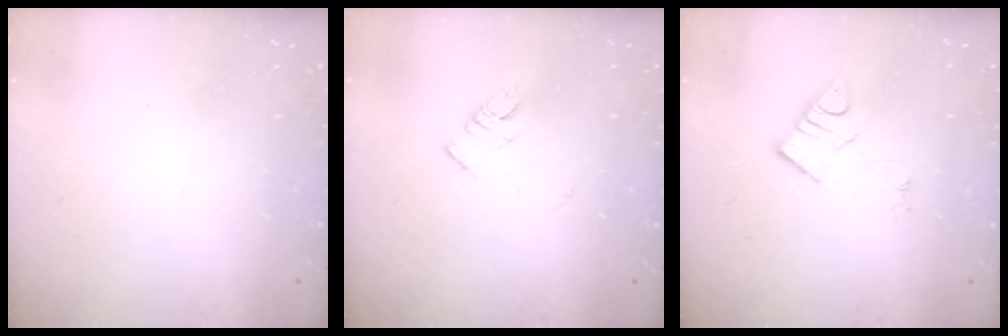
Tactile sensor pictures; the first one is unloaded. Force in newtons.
{"total": 5.1, "press": 5.1, "slide": 0.5}
{"total": 6.4, "press": 6.4, "slide": 0.3}